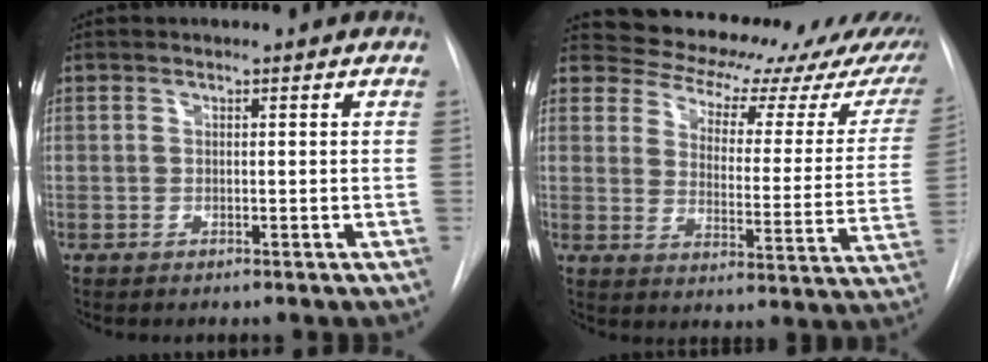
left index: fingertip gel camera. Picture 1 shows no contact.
{"total": 20.3, "force": [18.3, 7.0, 5.2], "torque": [-0.049, -0.052, 0.199]}